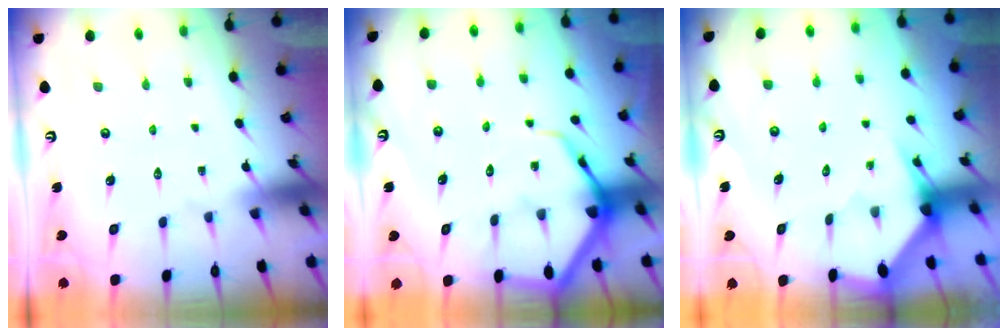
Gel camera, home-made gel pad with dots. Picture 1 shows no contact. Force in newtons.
{"total": 7.5, "press": 7.4, "slide": 0.9}
{"total": 2.7, "press": 2.7, "slide": 0.2}